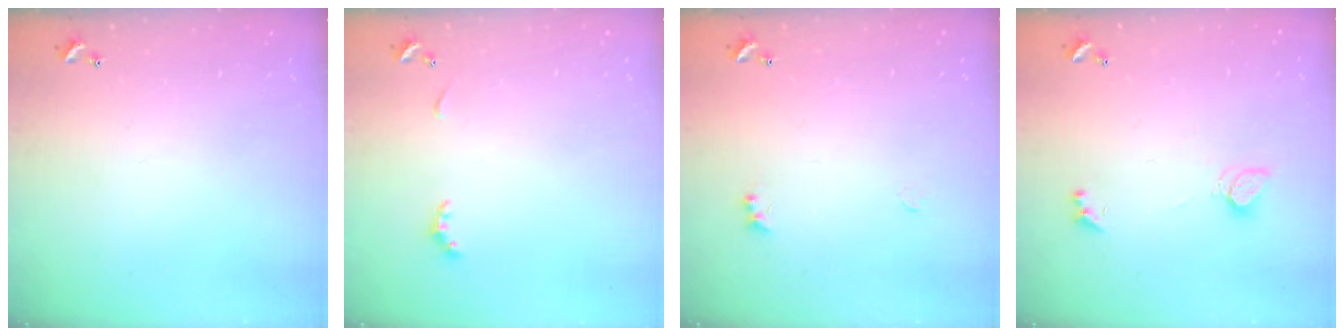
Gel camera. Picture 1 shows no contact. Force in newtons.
{"total": 2.9, "press": 2.8, "slide": 0.6}
{"total": 1.8, "press": 1.7, "slide": 0.4}
{"total": 2.0, "press": 1.9, "slide": 0.5}